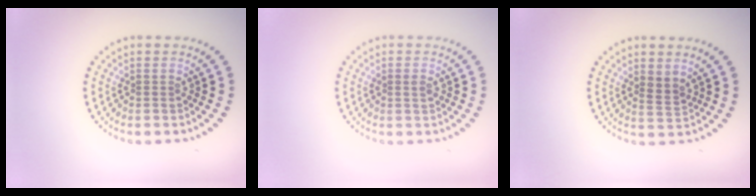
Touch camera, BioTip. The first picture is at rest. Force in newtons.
{"total": 0.9, "press": 0.9, "slide": 0.0}
{"total": 1.6, "press": 1.2, "slide": 1.1}